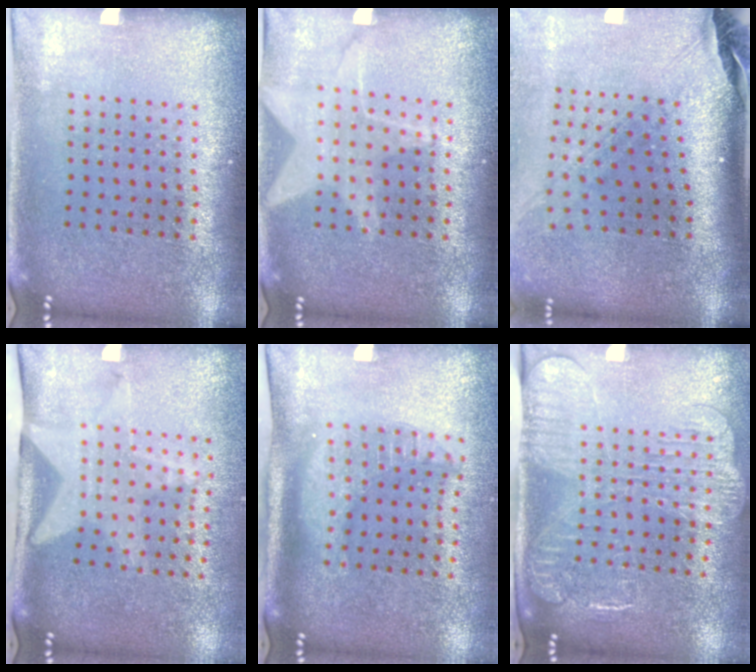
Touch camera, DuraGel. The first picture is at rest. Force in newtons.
{"total": 1.4, "press": 1.3, "slide": 0.4}
{"total": 2.8, "press": 2.1, "slide": 1.9}
{"total": 2.0, "press": 1.5, "slide": 1.4}
{"total": 1.9, "press": 1.6, "slide": 1.1}
{"total": 2.5, "press": 2.1, "slide": 1.4}